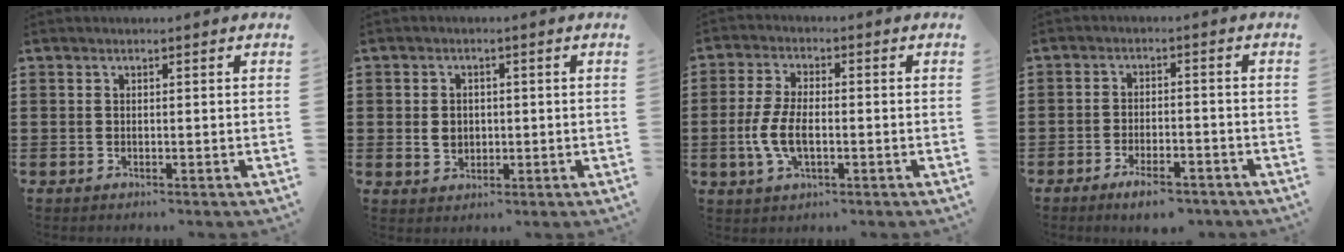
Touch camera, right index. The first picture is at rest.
{"total": 2.8, "force": [0.0, 2.4, 1.5], "torque": [-0.034, 0.007, -0.002]}
{"total": 6.4, "force": [-1.3, 3.0, 5.5], "torque": [-0.123, -0.002, -0.029]}
{"total": 4.4, "force": [-3.7, 0.7, 2.3], "torque": [-0.044, -0.002, -0.069]}